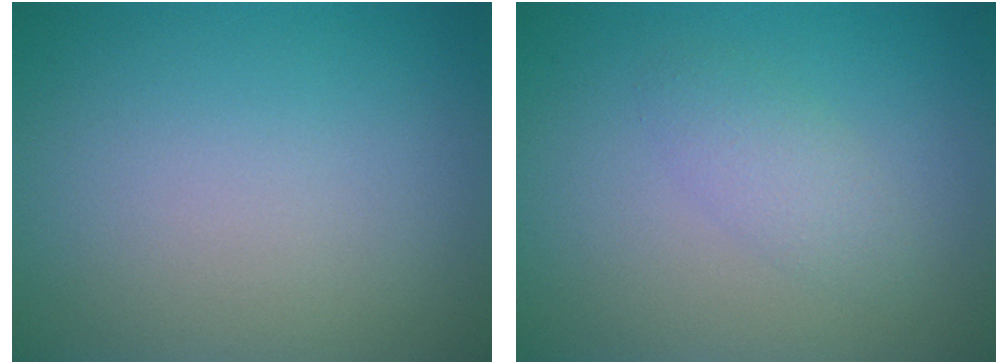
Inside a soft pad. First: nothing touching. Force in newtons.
{"total": 1.9, "press": 1.9, "slide": 0.2}